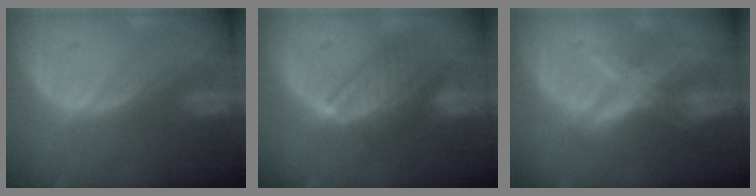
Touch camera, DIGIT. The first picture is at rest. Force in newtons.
{"total": 7.5, "press": 7.1, "slide": 2.3}
{"total": 7.3, "press": 6.2, "slide": 3.8}